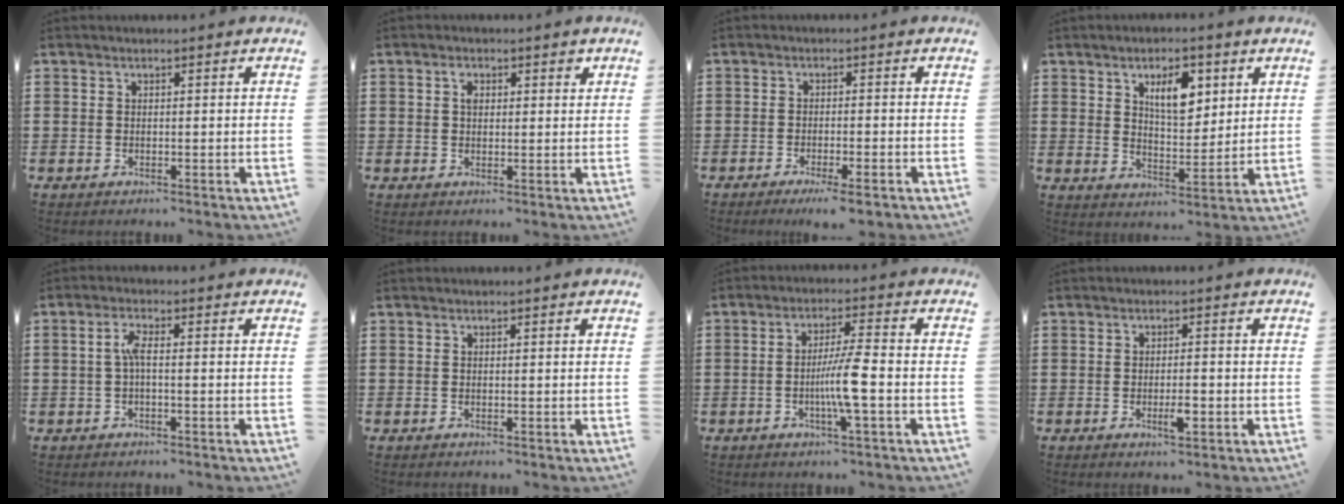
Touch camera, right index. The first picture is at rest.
{"total": 2.2, "force": [0.9, 1.3, 1.5], "torque": [-0.017, 0.002, 0.011]}
{"total": 2.6, "force": [-2.0, -0.1, 1.6], "torque": [-0.025, -0.001, -0.036]}
{"total": 6.7, "force": [3.1, 3.1, 5.0], "torque": [-0.084, 0.002, 0.048]}
{"total": 2.9, "force": [-0.3, 0.6, 2.8], "torque": [-0.061, 0.000, -0.010]}
{"total": 0.0}
{"total": 6.4, "force": [-1.7, -0.3, 6.1], "torque": [-0.112, -0.010, -0.036]}
{"total": 2.9, "force": [-1.1, 0.7, 2.6], "torque": [-0.052, -0.003, -0.022]}